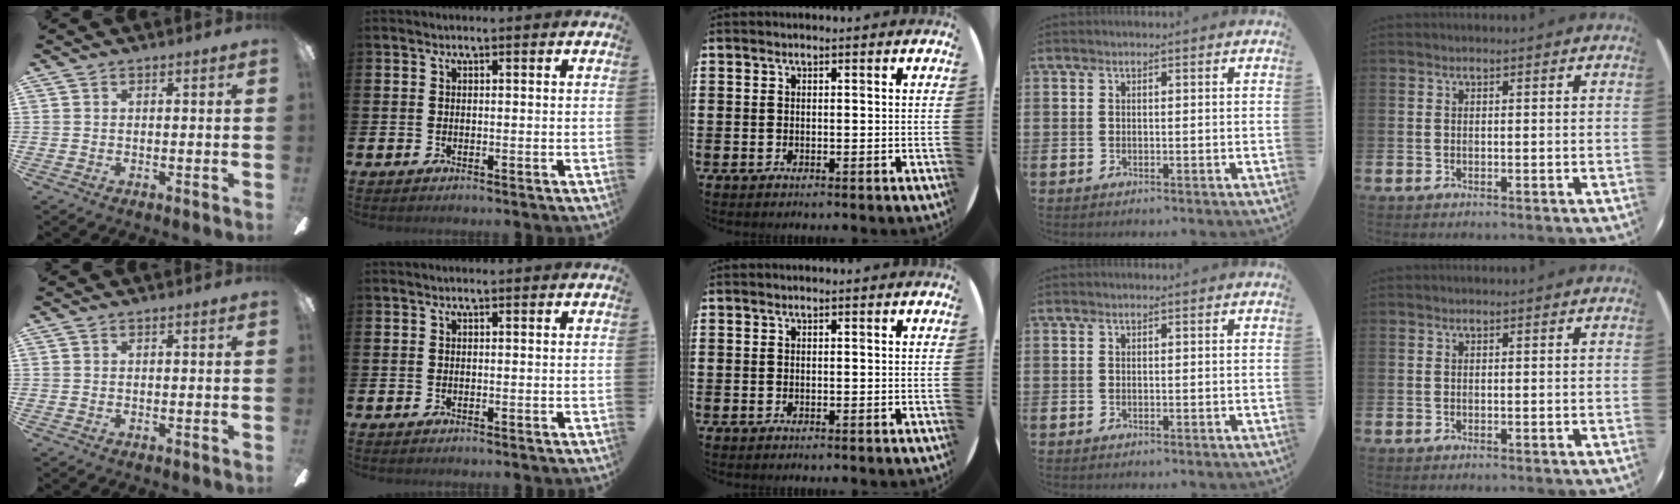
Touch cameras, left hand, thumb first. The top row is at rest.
{}